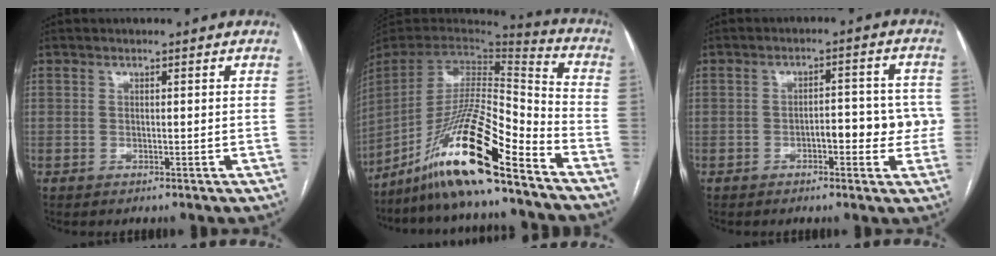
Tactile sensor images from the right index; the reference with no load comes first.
{"total": 20.5, "force": [-14.5, 1.0, 14.5], "torque": [-0.292, -0.016, -0.267]}
{"total": 6.6, "force": [-1.4, 2.7, 5.8], "torque": [-0.071, 0.024, -0.017]}